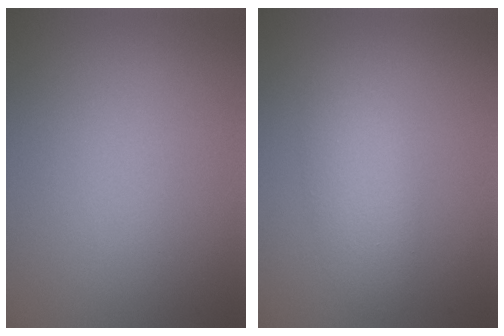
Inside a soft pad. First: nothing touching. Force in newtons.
{"total": 3.2, "press": 3.2, "slide": 0.2}